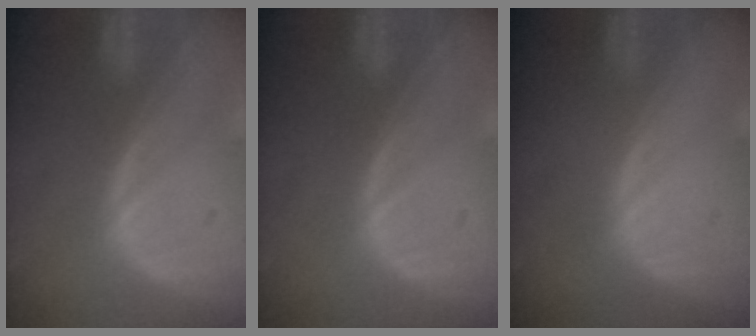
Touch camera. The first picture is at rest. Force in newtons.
{"total": 0.0}
{"total": 0.0}